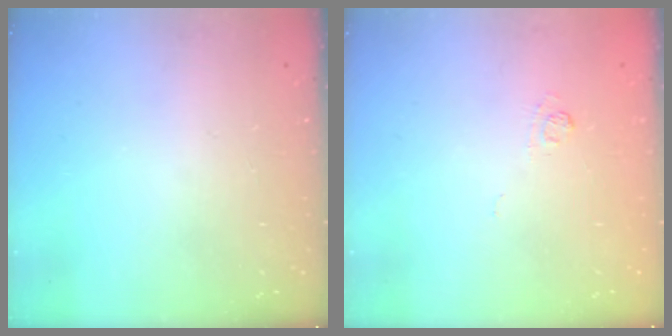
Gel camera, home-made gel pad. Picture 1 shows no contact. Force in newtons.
{"total": 6.6, "press": 6.5, "slide": 1.3}